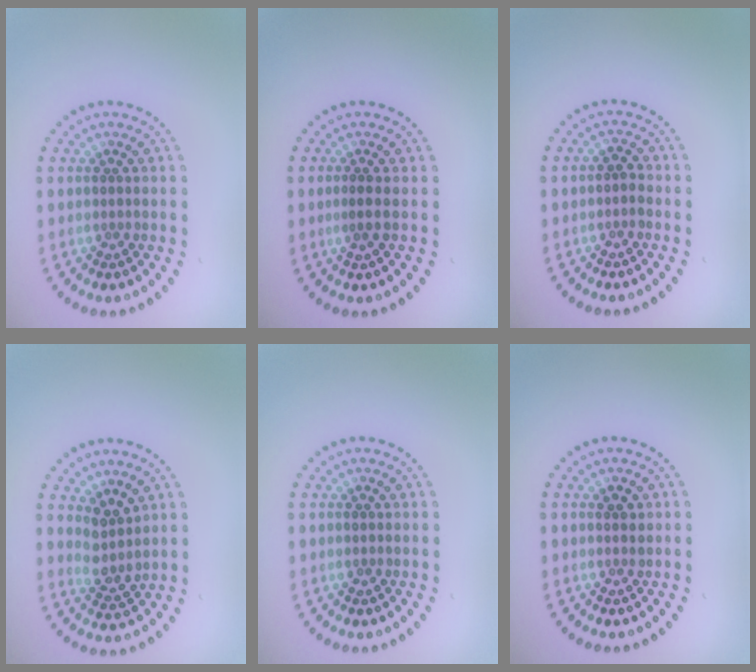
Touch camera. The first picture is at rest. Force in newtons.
{"total": 0.8, "press": 0.6, "slide": 0.6}
{"total": 1.0, "press": 1.0, "slide": 0.4}
{"total": 2.5, "press": 2.0, "slide": 1.6}
{"total": 0.6, "press": 0.6, "slide": 0.0}
{"total": 1.1, "press": 1.1, "slide": 0.4}